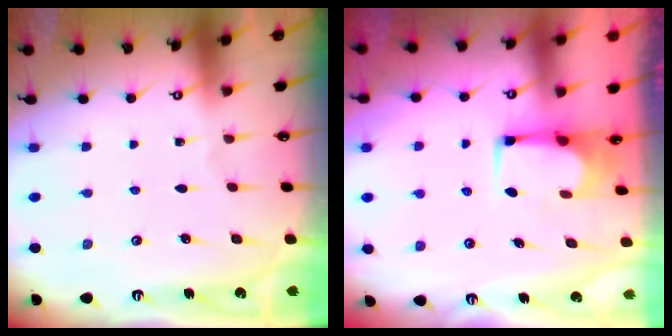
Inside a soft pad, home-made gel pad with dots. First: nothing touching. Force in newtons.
{"total": 2.1, "press": 2.1, "slide": 0.1}